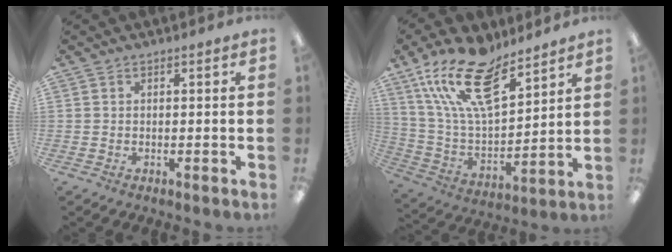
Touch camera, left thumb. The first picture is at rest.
{"total": 19.9, "force": [13.3, 8.4, 12.3], "torque": [-0.238, -0.072, 0.239]}